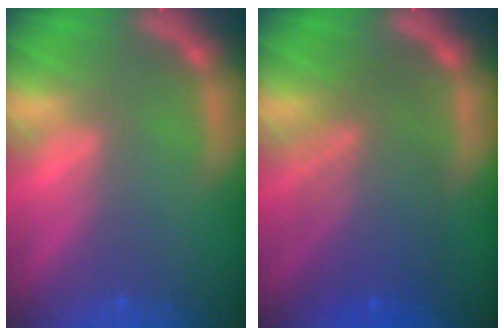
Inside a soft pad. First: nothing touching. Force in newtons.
{"total": 7.1}